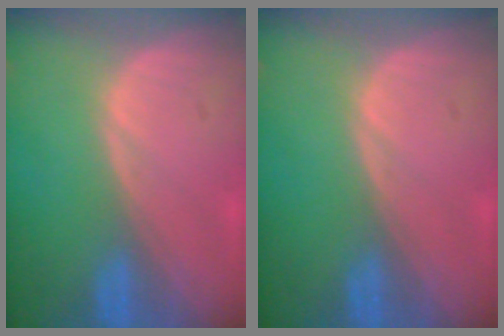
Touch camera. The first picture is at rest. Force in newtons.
{"total": 0.0}